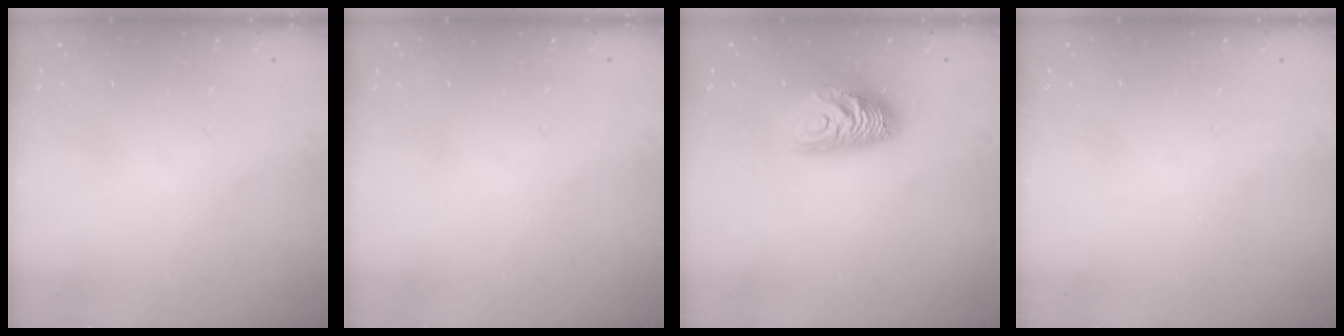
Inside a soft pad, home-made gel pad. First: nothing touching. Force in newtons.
{"total": 0.0}
{"total": 9.9, "press": 9.9, "slide": 0.2}
{"total": 0.0}